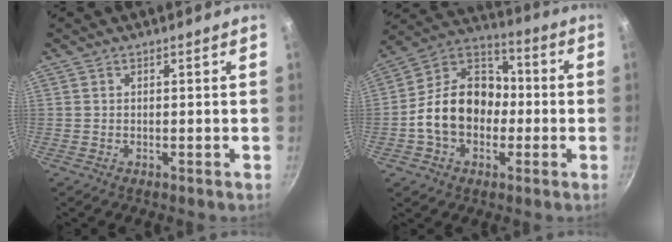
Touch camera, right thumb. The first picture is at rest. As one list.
[{"total": 16.4, "force": [-2.3, 12.4, 10.4], "torque": [-0.142, 0.047, -0.057]}]